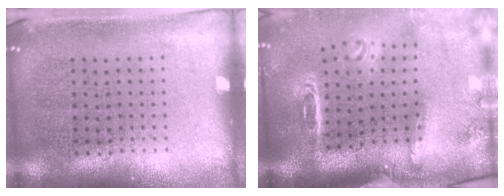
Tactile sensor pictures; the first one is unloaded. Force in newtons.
{"total": 3.1, "press": 2.1, "slide": 2.3}